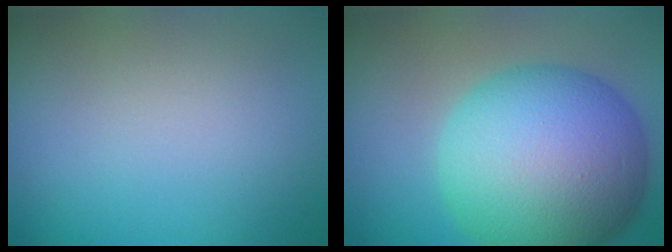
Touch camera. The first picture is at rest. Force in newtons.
{"total": 14.3, "press": 14.3, "slide": 0.2}